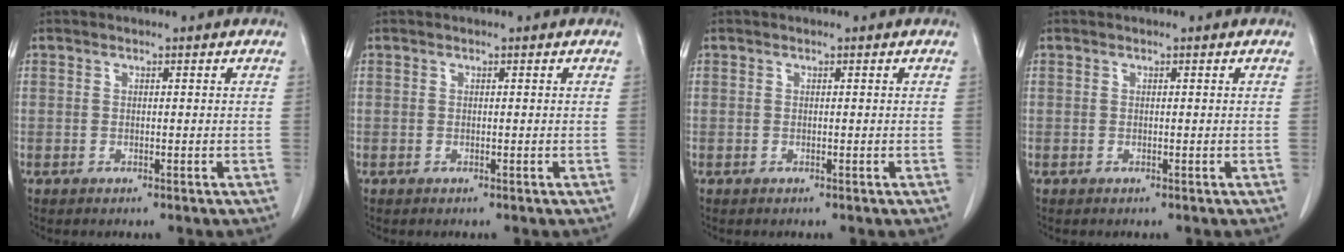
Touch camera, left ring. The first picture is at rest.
{"total": 0.0}
{"total": 0.0}
{"total": 0.0}